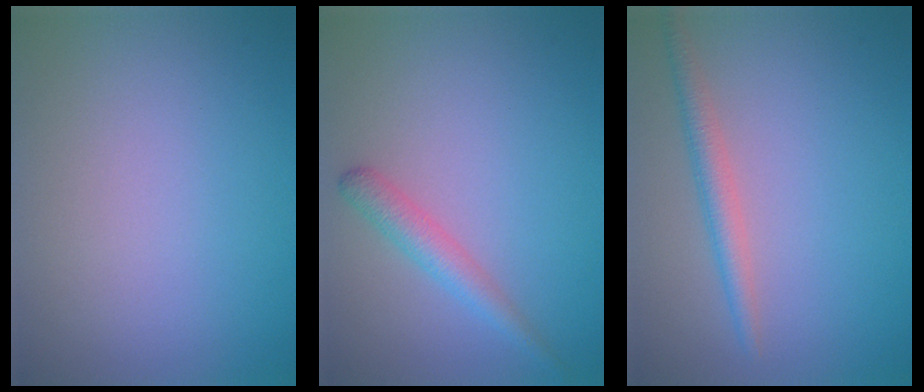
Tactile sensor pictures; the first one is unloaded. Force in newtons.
{"total": 2.2, "press": 2.2, "slide": 0.1}
{"total": 2.3, "press": 2.3, "slide": 0.1}